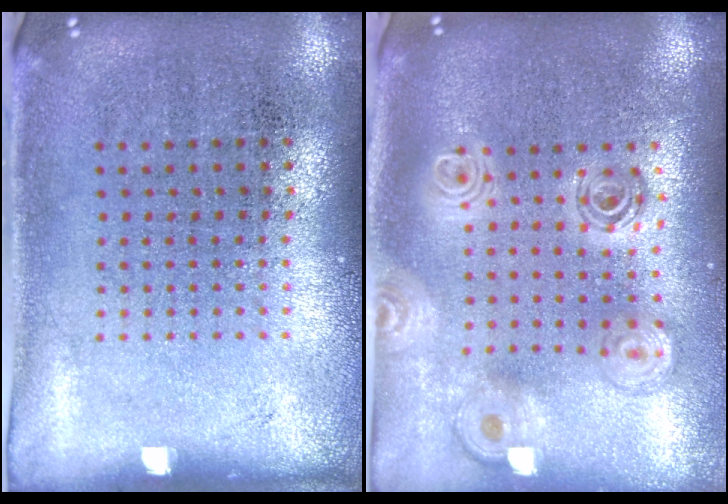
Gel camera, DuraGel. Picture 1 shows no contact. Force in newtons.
{"total": 2.1, "press": 1.7, "slide": 1.3}